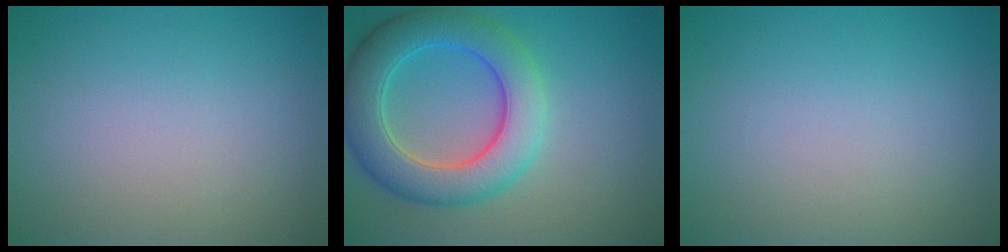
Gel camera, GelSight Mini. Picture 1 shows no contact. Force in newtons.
{"total": 7.3, "press": 7.3, "slide": 0.2}
{"total": 0.0}